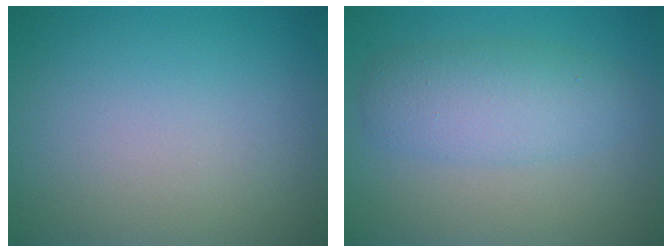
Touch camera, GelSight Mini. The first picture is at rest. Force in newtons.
{"total": 4.1, "press": 4.1, "slide": 0.2}